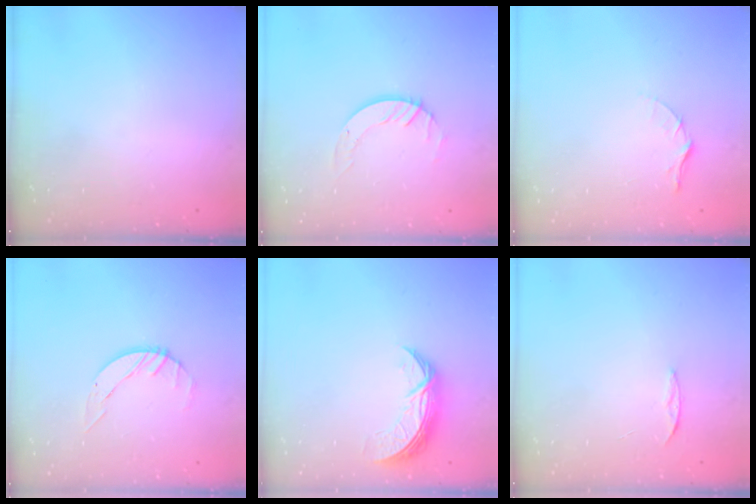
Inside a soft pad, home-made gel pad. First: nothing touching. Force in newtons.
{"total": 5.1, "press": 5.1, "slide": 0.4}
{"total": 4.4, "press": 4.3, "slide": 0.5}
{"total": 2.4, "press": 2.4, "slide": 0.1}
{"total": 9.0, "press": 8.9, "slide": 0.6}
{"total": 3.7, "press": 3.7, "slide": 0.5}